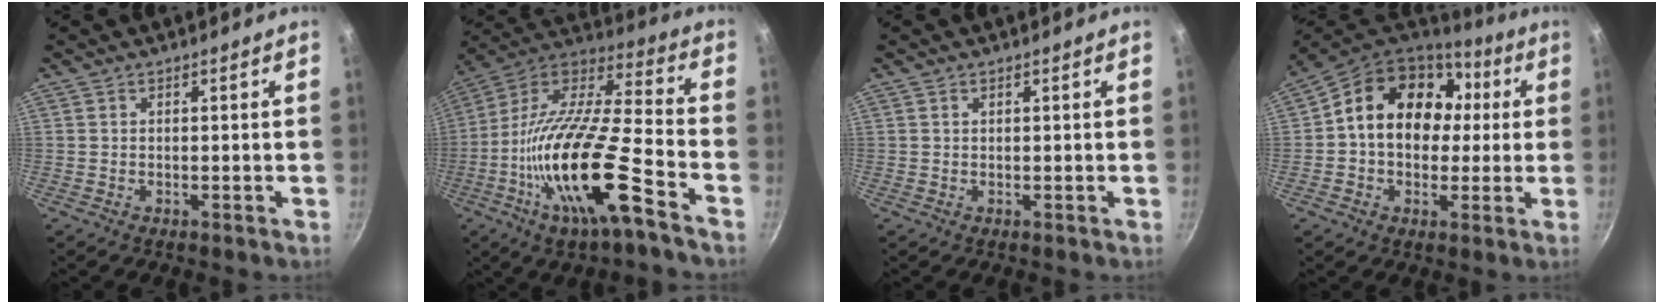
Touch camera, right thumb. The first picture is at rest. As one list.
[{"total": 24.0, "force": [-10.1, 6.4, 20.8], "torque": [-0.364, 0.039, -0.198]}, {"total": 0.5, "force": [0.3, 0.3, 0.3], "torque": [-0.005, 0.002, 0.005]}, {"total": 18.7, "force": [2.7, 14.4, 11.7], "torque": [-0.159, 0.037, 0.034]}]